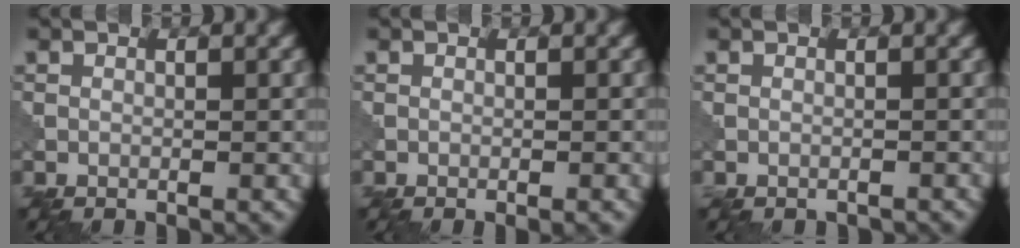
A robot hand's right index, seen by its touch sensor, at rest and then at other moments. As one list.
[{"total": 0.8, "force": [-0.3, 0.1, 0.7], "torque": [-0.008, -0.001, -0.008]}, {"total": 0.8, "force": [-0.8, 0.2, 0.1], "torque": [-0.001, -0.007, -0.011]}]